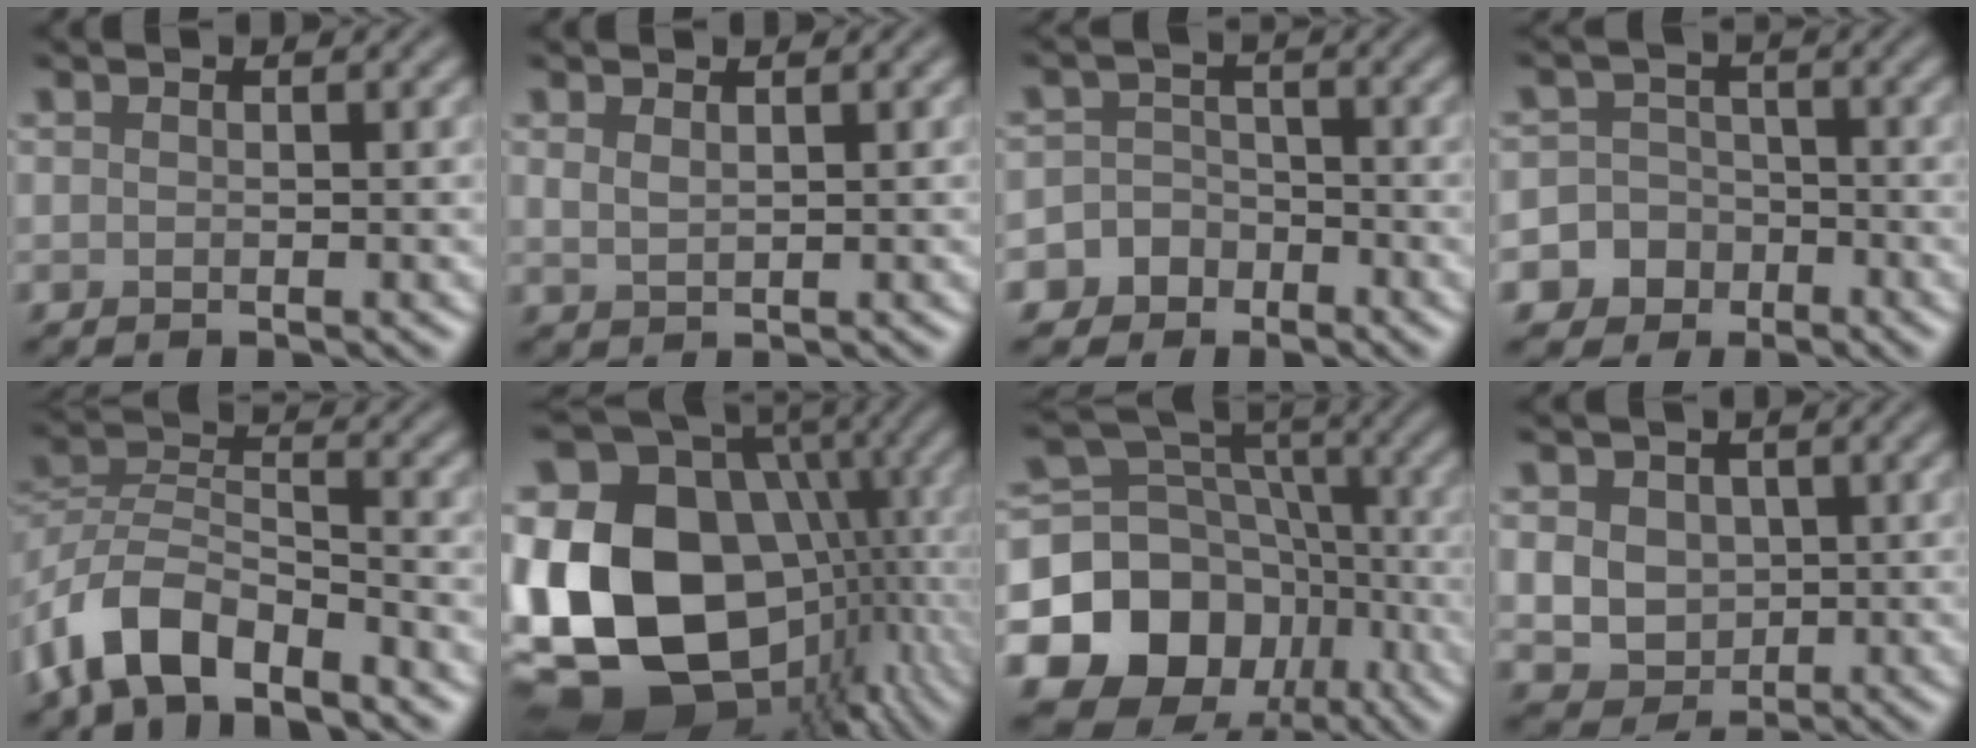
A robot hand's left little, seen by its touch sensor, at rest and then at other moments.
{"total": 1.2, "force": [0.8, 0.5, 0.8], "torque": [-0.020, -0.002, 0.020]}
{"total": 5.5, "force": [-3.3, 4.4, 0.3], "torque": [0.024, -0.005, -0.076]}
{"total": 7.2, "force": [-3.8, 6.1, 0.5], "torque": [0.002, -0.009, -0.084]}
{"total": 7.0, "force": [-5.0, 3.0, 3.8], "torque": [-0.062, 0.002, -0.102]}
{"total": 22.8, "force": [-3.1, 18.2, 13.4], "torque": [-0.264, -0.014, -0.060]}
{"total": 14.6, "force": [-6.3, 11.9, 5.6], "torque": [-0.115, -0.005, -0.118]}
{"total": 5.2, "force": [0.7, 4.5, 2.6], "torque": [-0.047, 0.011, 0.006]}